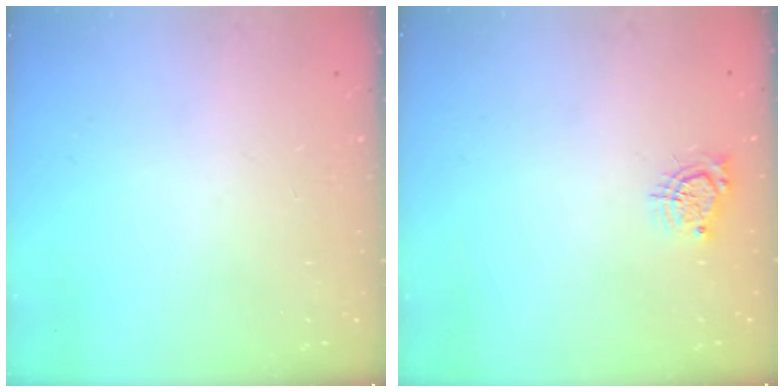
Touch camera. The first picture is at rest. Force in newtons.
{"total": 4.9, "press": 4.9, "slide": 0.4}